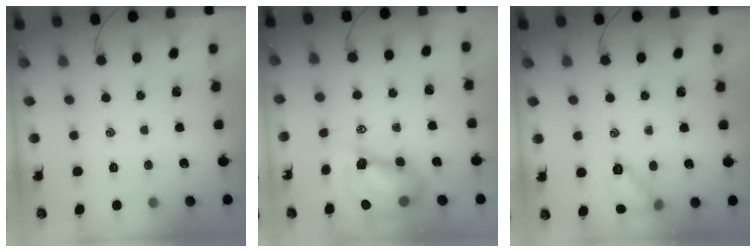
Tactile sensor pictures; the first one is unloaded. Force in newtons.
{"total": 11.2, "press": 10.8, "slide": 3.2}
{"total": 9.7, "press": 9.7, "slide": 0.7}